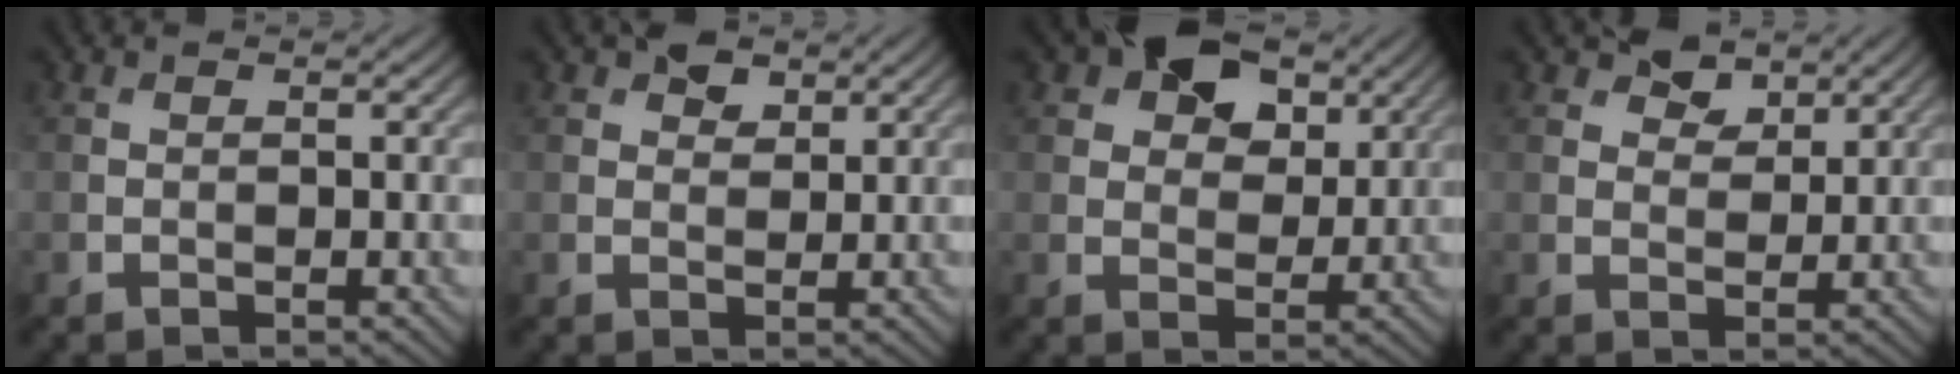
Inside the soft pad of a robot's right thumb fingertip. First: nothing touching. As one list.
[{"total": 2.8, "force": [1.8, 1.7, 1.3], "torque": [-0.020, -0.001, 0.031]}, {"total": 8.9, "force": [4.7, 5.5, 5.1], "torque": [-0.094, 0.007, 0.071]}, {"total": 3.8, "force": [2.6, 2.2, 1.6], "torque": [-0.030, 0.001, 0.046]}]